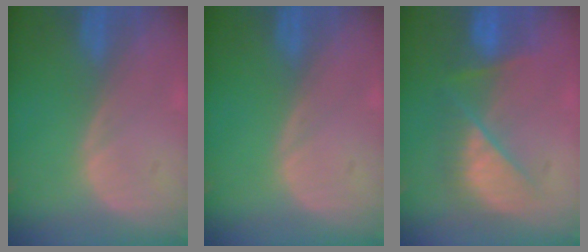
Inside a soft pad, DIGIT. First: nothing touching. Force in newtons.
{"total": 0.0}
{"total": 7.2, "press": 7.2, "slide": 0.5}